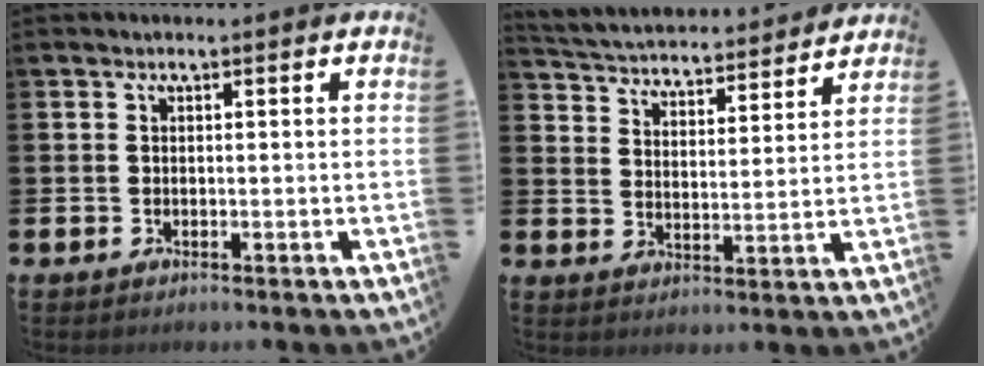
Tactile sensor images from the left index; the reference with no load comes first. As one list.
[{"total": 4.4, "force": [4.3, 0.9, 0.2], "torque": [-0.029, -0.039, 0.070]}]